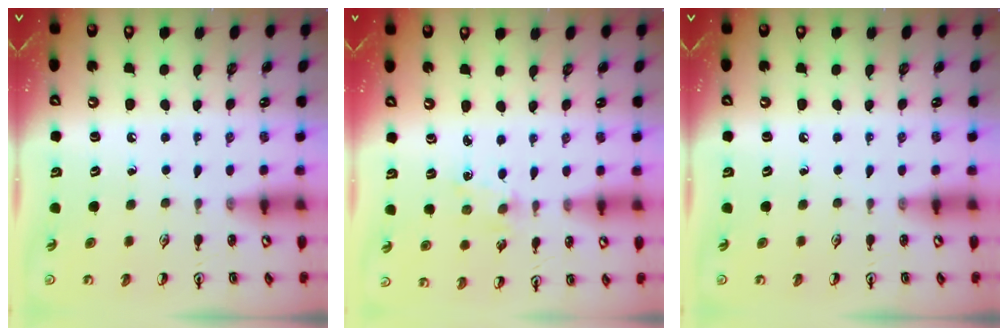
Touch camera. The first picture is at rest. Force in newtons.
{"total": 1.9, "press": 1.8, "slide": 0.4}
{"total": 0.0}